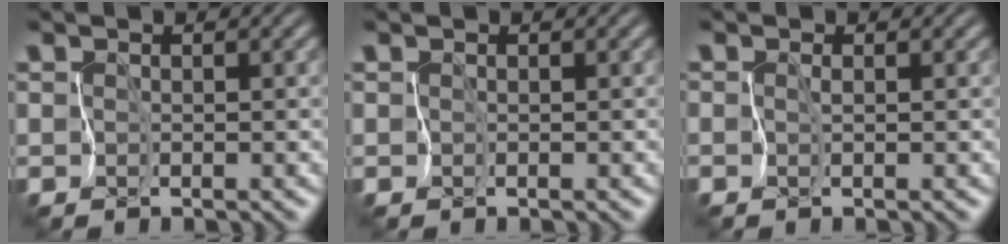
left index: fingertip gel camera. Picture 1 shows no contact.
{"total": 0.0}
{"total": 0.0}